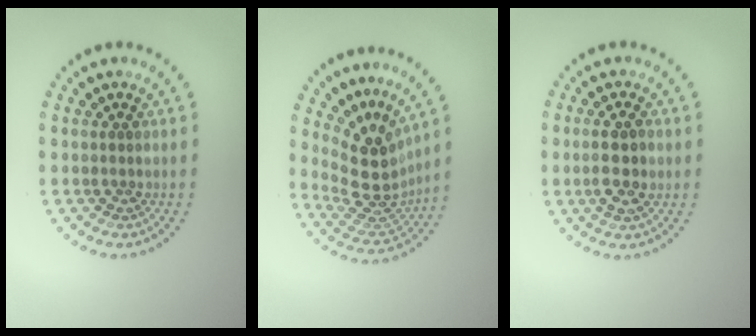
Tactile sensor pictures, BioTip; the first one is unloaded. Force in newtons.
{"total": 4.7, "press": 3.8, "slide": 2.6}
{"total": 3.0, "press": 2.9, "slide": 0.6}